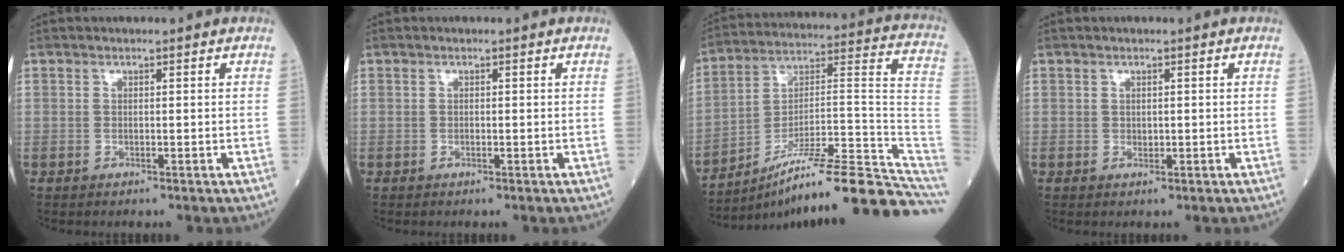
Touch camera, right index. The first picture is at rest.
{"total": 0.0}
{"total": 23.5, "force": [-18.5, 1.3, 14.4], "torque": [-0.132, 0.042, -0.286]}
{"total": 0.6, "force": [0.0, 0.5, 0.4], "torque": [-0.004, 0.000, -0.001]}